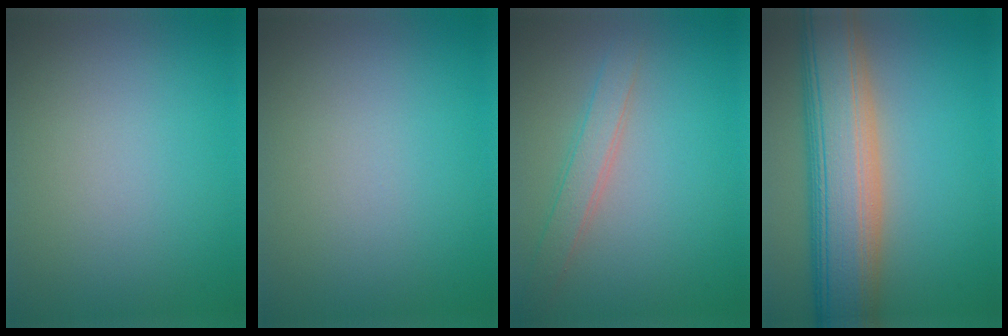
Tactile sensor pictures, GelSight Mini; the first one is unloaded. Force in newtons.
{"total": 0.0}
{"total": 2.5, "press": 2.5, "slide": 0.1}
{"total": 10.6, "press": 10.5, "slide": 0.6}